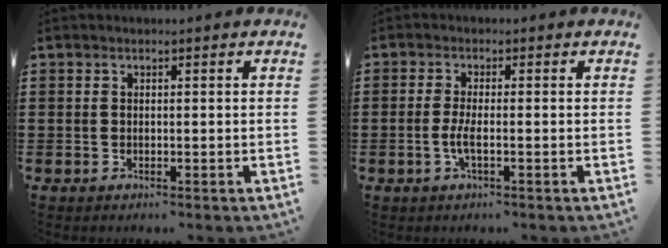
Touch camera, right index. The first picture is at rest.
{"total": 3.0, "force": [-0.9, 0.4, 2.8], "torque": [-0.064, -0.008, -0.020]}